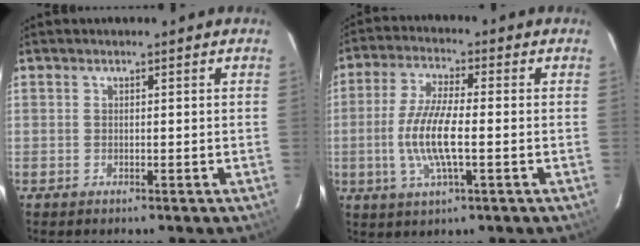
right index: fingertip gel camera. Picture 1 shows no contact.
{"total": 10.1, "force": [-1.7, 2.3, 9.7], "torque": [-0.198, -0.004, -0.038]}